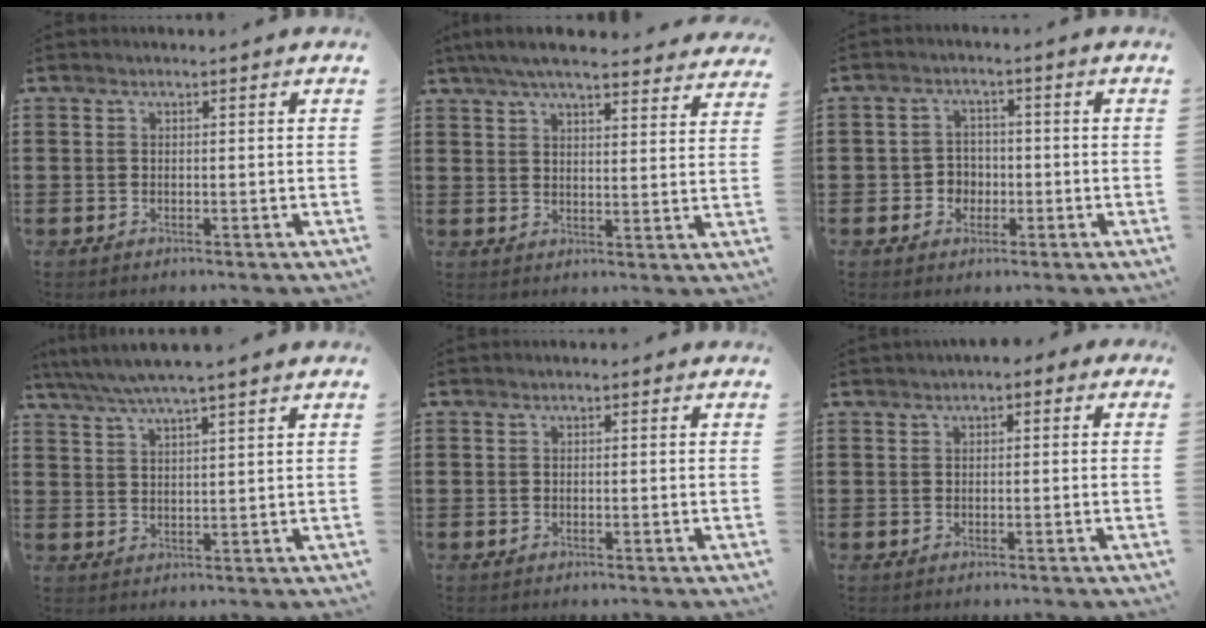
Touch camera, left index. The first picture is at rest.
{"total": 6.4, "force": [5.8, 0.6, 2.6], "torque": [-0.069, -0.018, 0.105]}
{"total": 3.1, "force": [-1.1, 2.7, 1.0], "torque": [-0.028, 0.005, -0.026]}
{"total": 4.8, "force": [4.0, -0.1, 2.7], "torque": [-0.062, -0.013, 0.070]}
{"total": 0.0}
{"total": 1.0, "force": [0.1, 0.7, 0.8], "torque": [-0.017, 0.005, 0.000]}